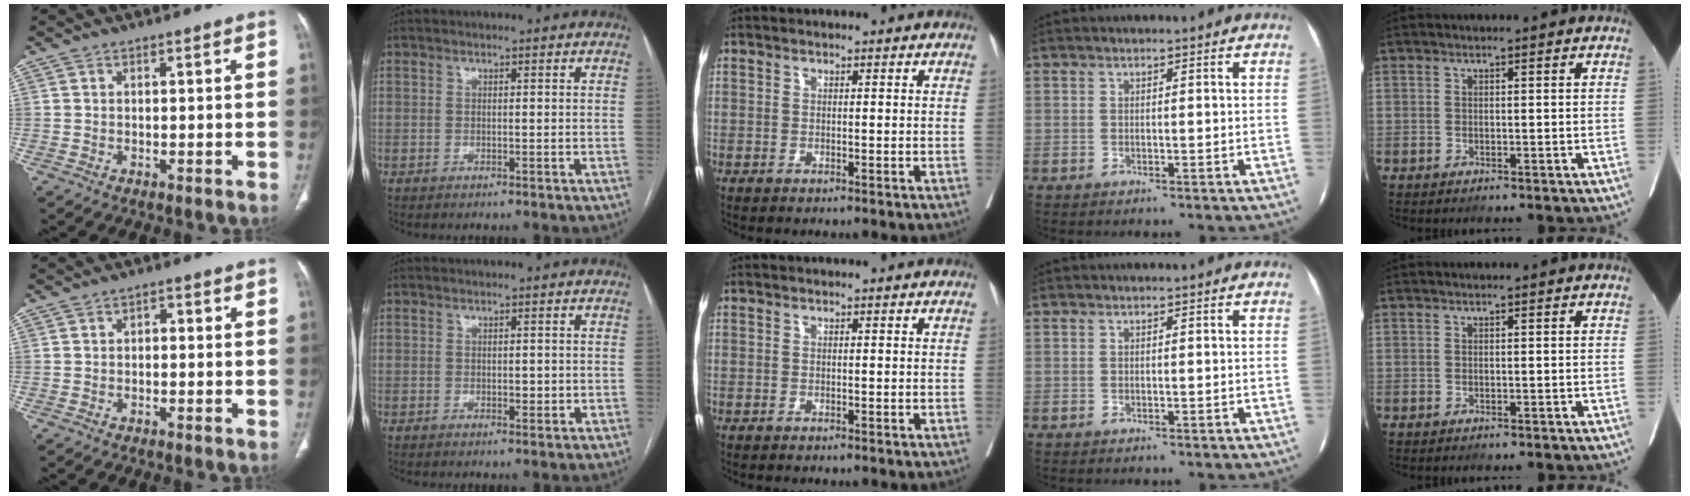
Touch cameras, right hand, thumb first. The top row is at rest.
{"thumb": {"total": 1.3, "force": [-0.1, 0.9, 0.9], "torque": [-0.003, 0.005, -0.008]}, "index": {"total": 1.4, "force": [-0.1, 0.8, 1.2], "torque": [-0.014, -0.001, 0.002]}}